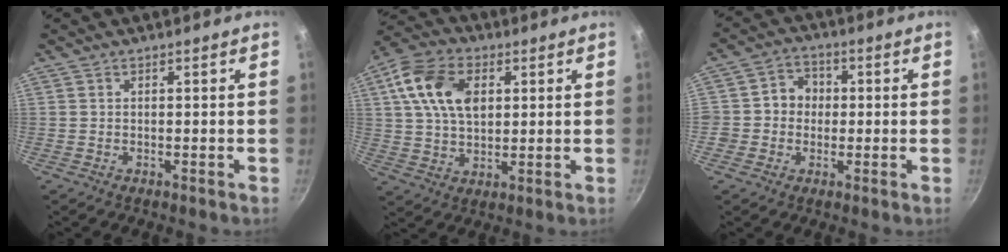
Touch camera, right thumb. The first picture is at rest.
{"total": 13.4, "force": [3.7, 8.6, 9.5], "torque": [-0.160, 0.002, 0.059]}
{"total": 5.9, "force": [-0.2, 5.5, 2.0], "torque": [0.007, 0.012, -0.018]}